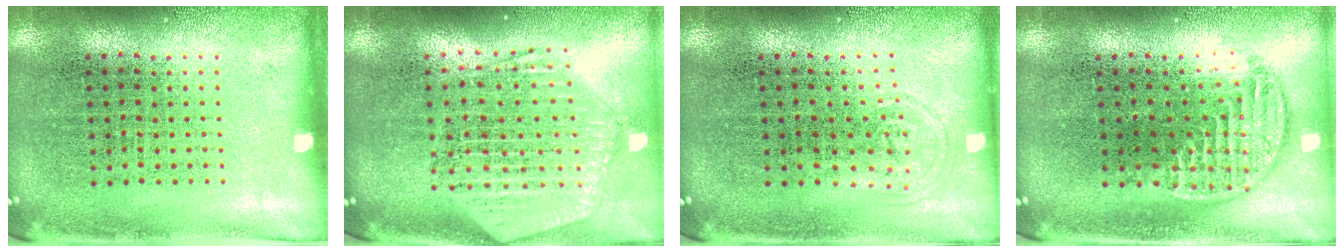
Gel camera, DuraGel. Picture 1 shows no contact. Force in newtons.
{"total": 2.4, "press": 2.1, "slide": 1.2}
{"total": 0.6, "press": 0.5, "slide": 0.3}
{"total": 1.3, "press": 1.1, "slide": 0.6}